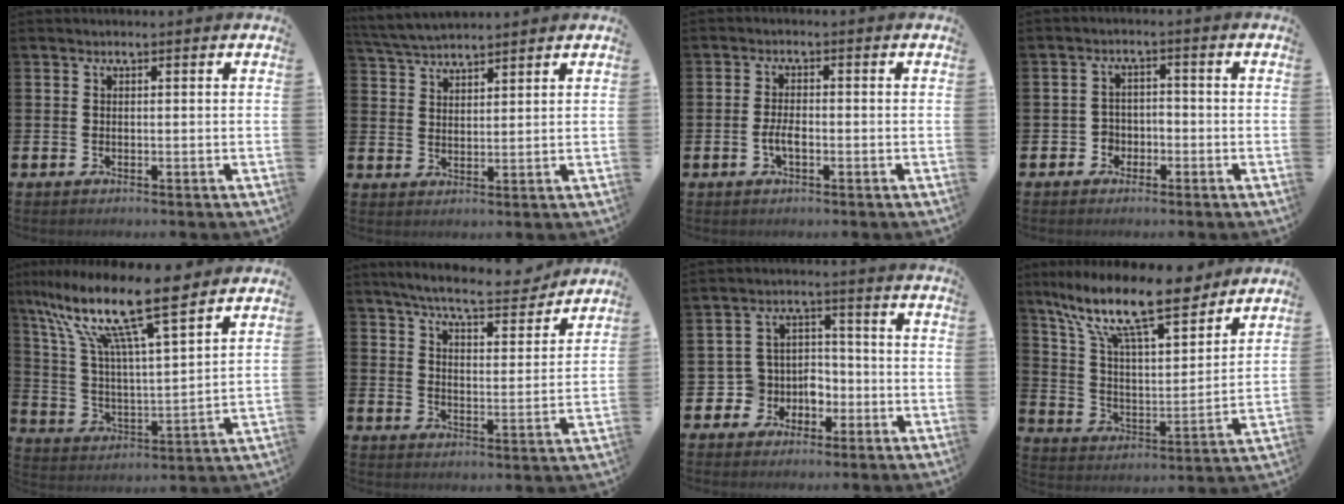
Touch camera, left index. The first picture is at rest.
{"total": 4.2, "force": [4.1, 0.4, 0.5], "torque": [-0.028, -0.015, 0.076]}
{"total": 2.5, "force": [-0.7, 1.1, 2.2], "torque": [-0.037, 0.002, -0.015]}
{"total": 2.6, "force": [-1.7, 1.9, 0.3], "torque": [-0.018, 0.008, -0.040]}
{"total": 13.5, "force": [10.3, 2.6, 8.4], "torque": [-0.186, -0.062, 0.172]}
{"total": 7.2, "force": [6.8, 0.7, 2.3], "torque": [-0.057, -0.045, 0.115]}
{"total": 5.2, "force": [-1.8, 4.8, 0.6], "torque": [-0.042, 0.001, -0.038]}
{"total": 13.8, "force": [10.8, 3.7, 7.8], "torque": [-0.168, -0.063, 0.183]}